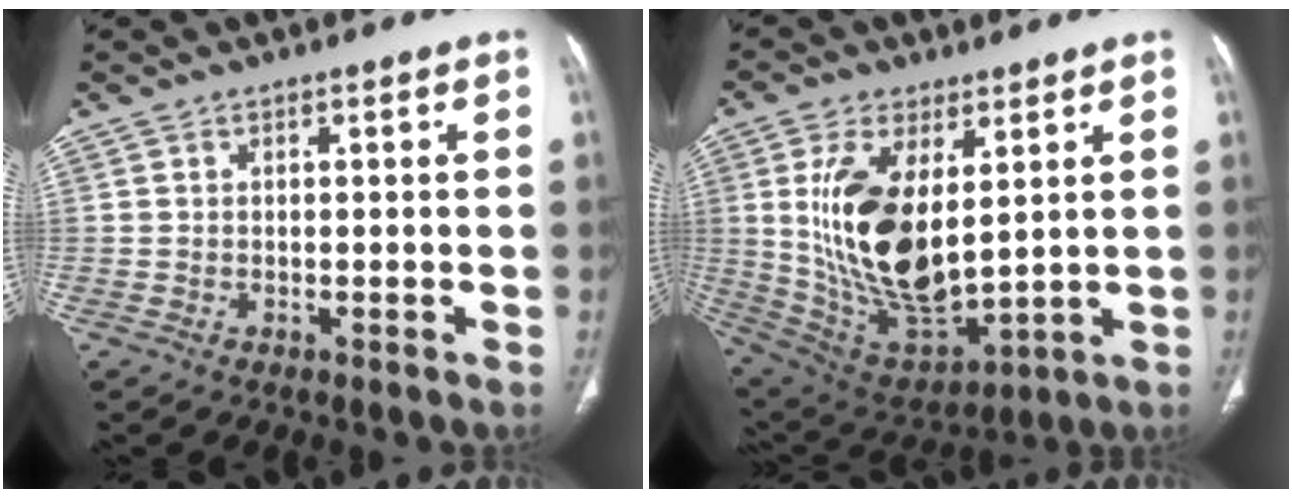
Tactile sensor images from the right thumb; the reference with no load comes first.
{"total": 19.3, "force": [3.8, 9.4, 16.4], "torque": [-0.305, -0.027, 0.093]}